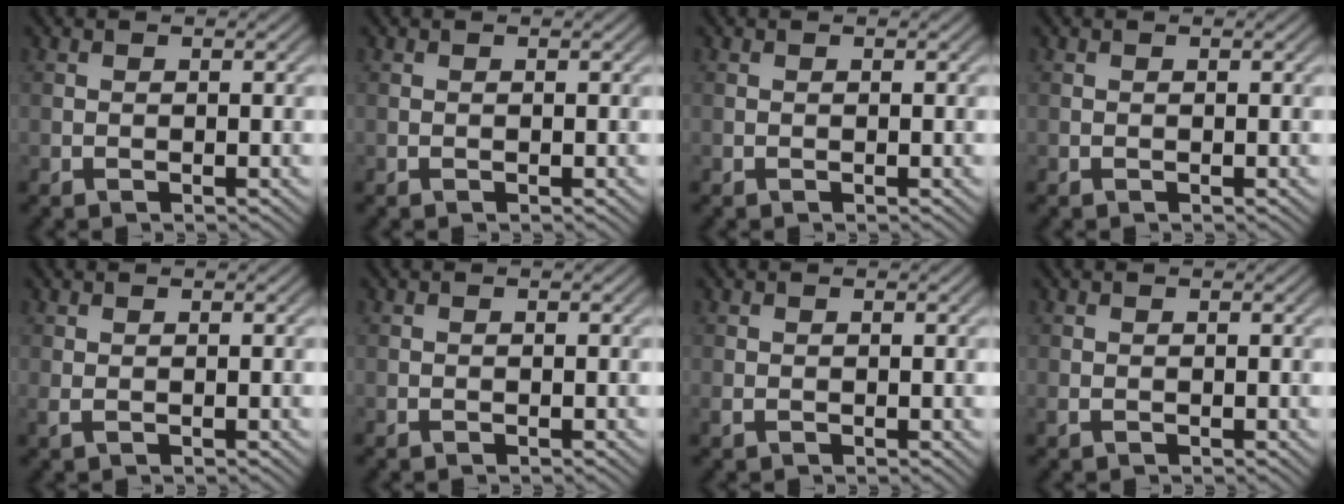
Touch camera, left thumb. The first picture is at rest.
{"total": 0.0}
{"total": 0.0}
{"total": 0.0}
{"total": 0.9, "force": [0.5, 0.2, 0.8], "torque": [-0.021, 0.003, 0.010]}
{"total": 0.0}
{"total": 0.9, "force": [0.2, 0.5, 0.7], "torque": [-0.016, -0.001, 0.004]}
{"total": 0.6, "force": [0.2, 0.3, 0.4], "torque": [-0.011, 0.001, 0.004]}